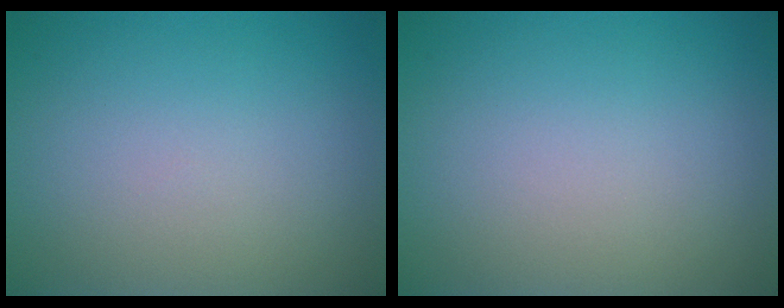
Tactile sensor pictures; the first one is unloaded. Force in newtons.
{"total": 0.0}